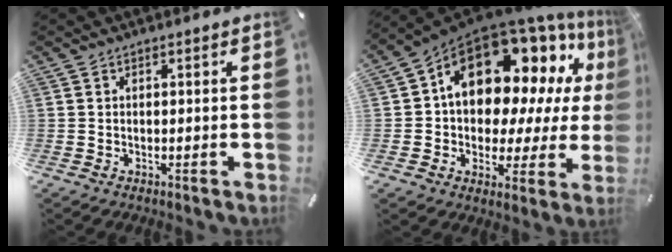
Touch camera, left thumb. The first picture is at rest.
{"total": 17.3, "force": [8.4, 11.3, 10.2], "torque": [-0.159, -0.072, 0.145]}